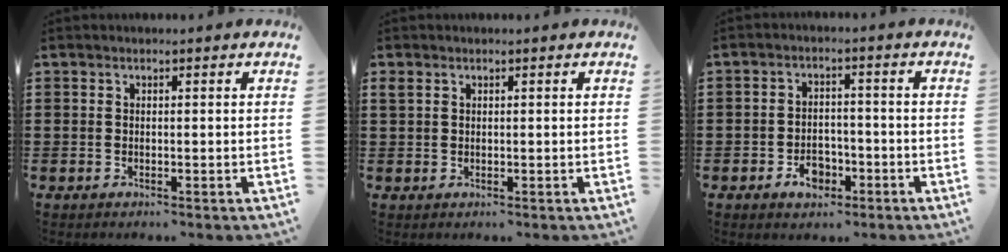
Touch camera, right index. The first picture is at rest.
{"total": 1.1, "force": [0.7, 0.7, 0.5], "torque": [-0.012, 0.002, 0.013]}
{"total": 4.2, "force": [-2.2, 2.7, 2.3], "torque": [-0.034, 0.000, -0.041]}